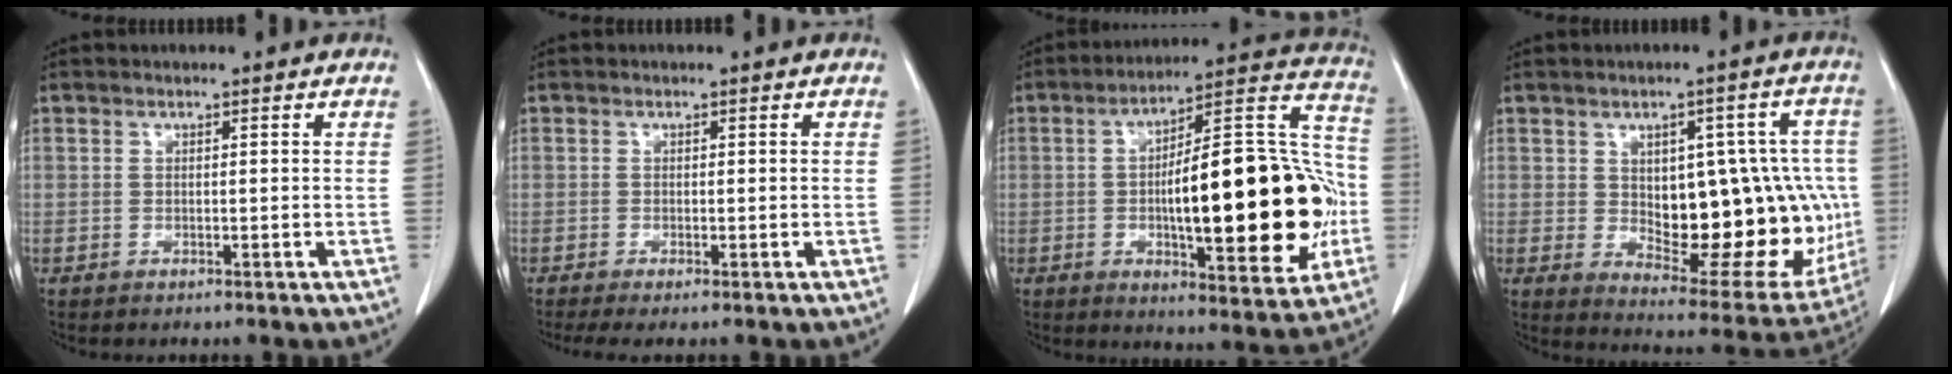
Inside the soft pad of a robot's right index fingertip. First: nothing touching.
{"total": 2.7, "force": [-2.1, 0.0, 1.7], "torque": [-0.028, -0.007, -0.036]}
{"total": 25.5, "force": [-3.3, 6.8, 24.4], "torque": [-0.321, 0.030, -0.039]}
{"total": 20.4, "force": [-0.6, 9.4, 18.1], "torque": [-0.216, 0.015, 0.022]}